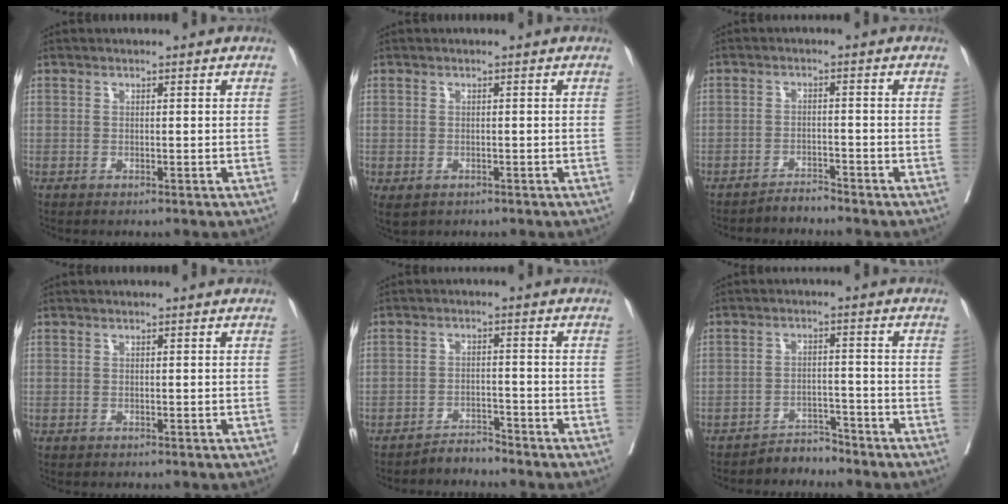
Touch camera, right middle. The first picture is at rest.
{"total": 2.7, "force": [-1.6, 1.8, 1.2], "torque": [-0.023, -0.006, -0.018]}
{"total": 2.1, "force": [-2.1, -0.2, -0.2], "torque": [0.007, -0.010, -0.035]}
{"total": 0.0}
{"total": 2.8, "force": [-2.8, -0.1, -0.2], "torque": [0.006, -0.014, -0.047]}
{"total": 3.5, "force": [-3.4, 0.6, -0.4], "torque": [0.009, -0.003, -0.056]}